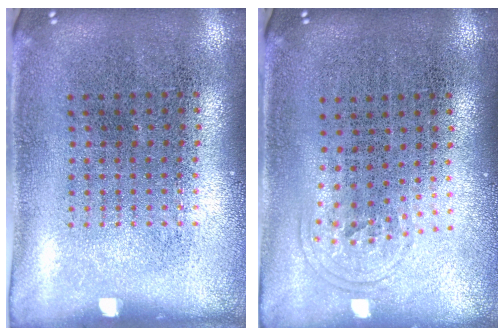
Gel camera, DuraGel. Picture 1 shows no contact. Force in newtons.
{"total": 0.9, "press": 0.6, "slide": 0.7}